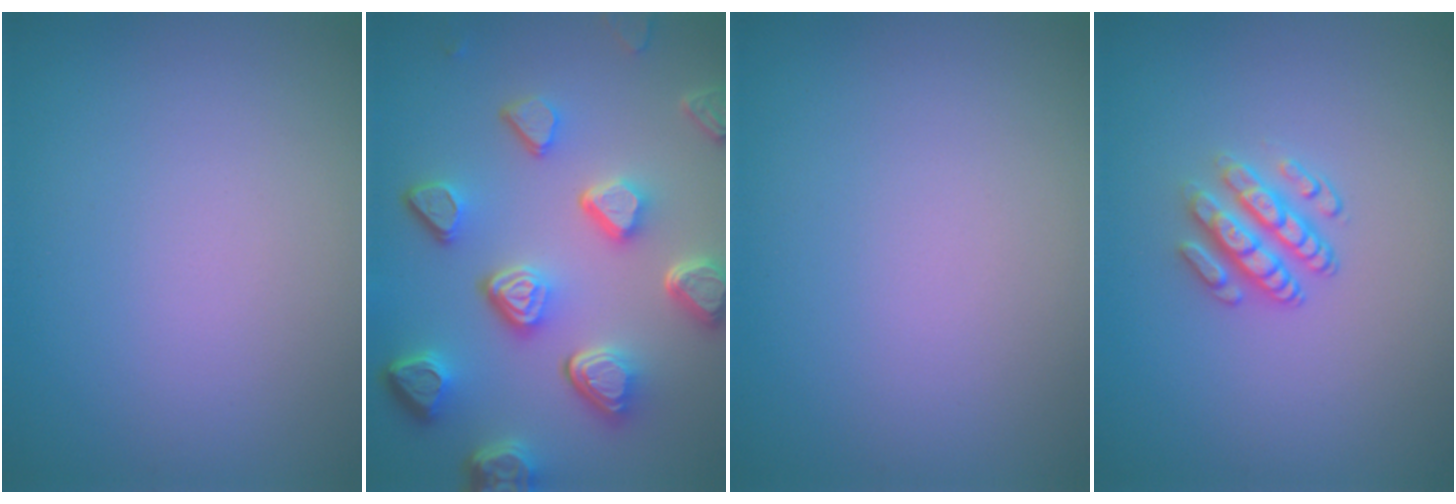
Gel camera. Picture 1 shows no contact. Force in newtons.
{"total": 7.7, "press": 5.7, "slide": 5.2}
{"total": 0.0}
{"total": 2.9, "press": 2.5, "slide": 1.6}